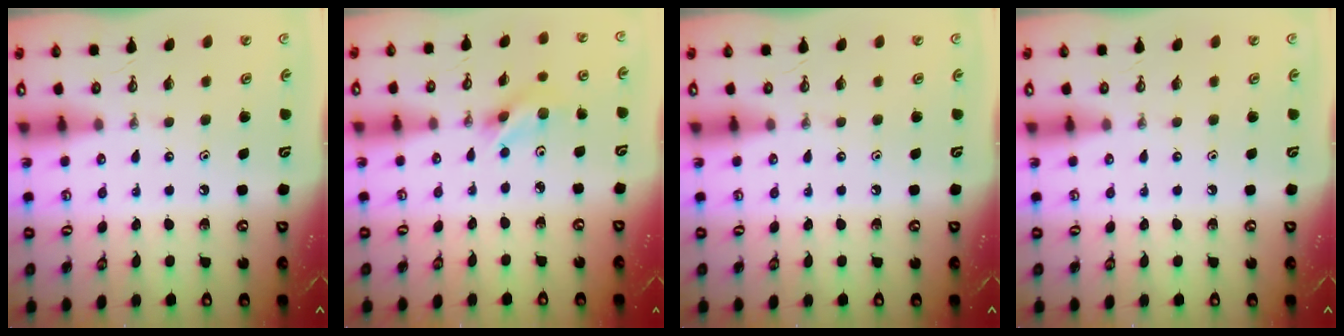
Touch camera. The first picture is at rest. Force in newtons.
{"total": 5.5, "press": 3.8, "slide": 4.0}
{"total": 0.0}
{"total": 1.0, "press": 0.0, "slide": 1.0}